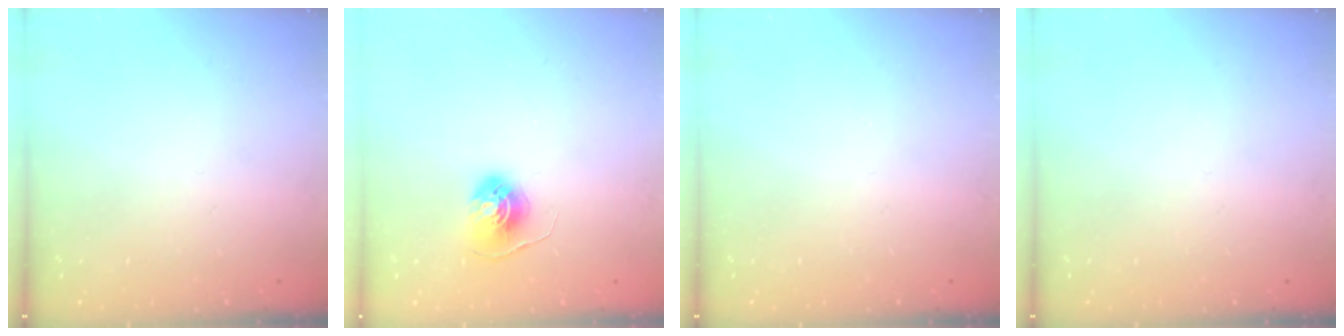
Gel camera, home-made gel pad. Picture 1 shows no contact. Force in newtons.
{"total": 6.1, "press": 6.1, "slide": 0.5}
{"total": 0.0}
{"total": 0.0}